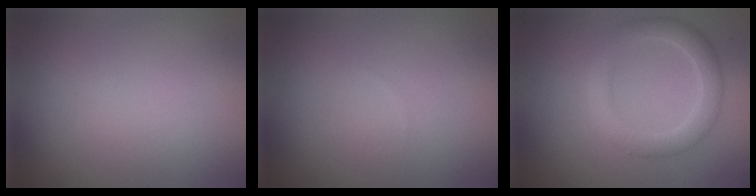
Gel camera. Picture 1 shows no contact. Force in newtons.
{"total": 0.0}
{"total": 3.4, "press": 3.4, "slide": 0.2}